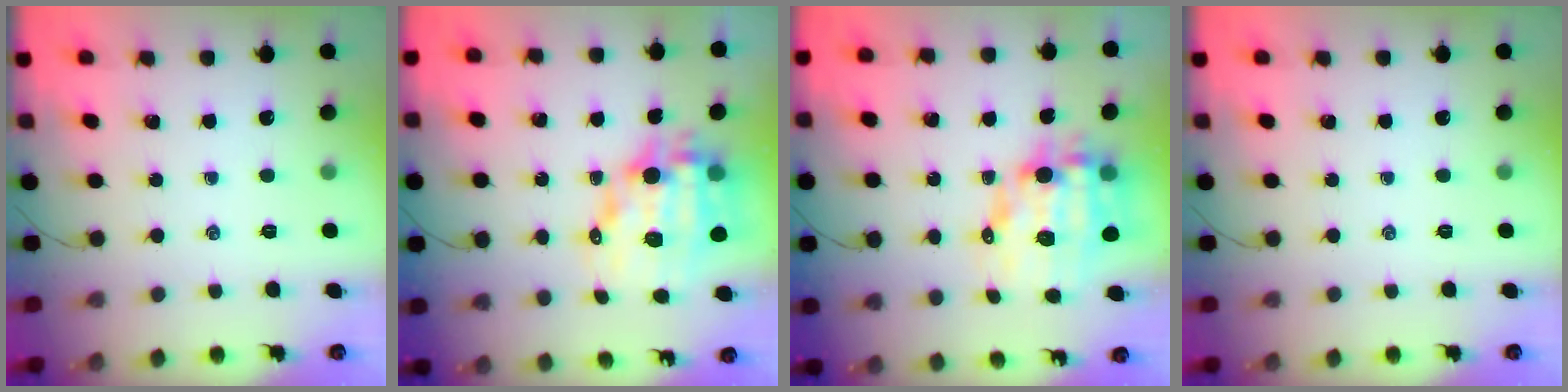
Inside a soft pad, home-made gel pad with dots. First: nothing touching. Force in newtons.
{"total": 13.5, "press": 13.1, "slide": 3.5}
{"total": 12.7, "press": 12.4, "slide": 2.9}
{"total": 0.0}